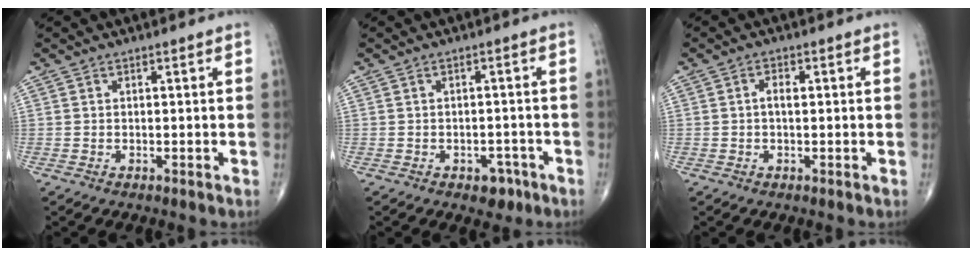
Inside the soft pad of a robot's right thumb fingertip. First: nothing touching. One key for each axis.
{"total": 2.6, "fx": -1.5, "fy": 1.7, "fz": 1.3, "tx": 0.001, "ty": 0.004, "tz": -0.017}
{"total": 1.8, "fx": 0.1, "fy": 0.9, "fz": 1.5, "tx": -0.025, "ty": 0.006, "tz": -0.001}